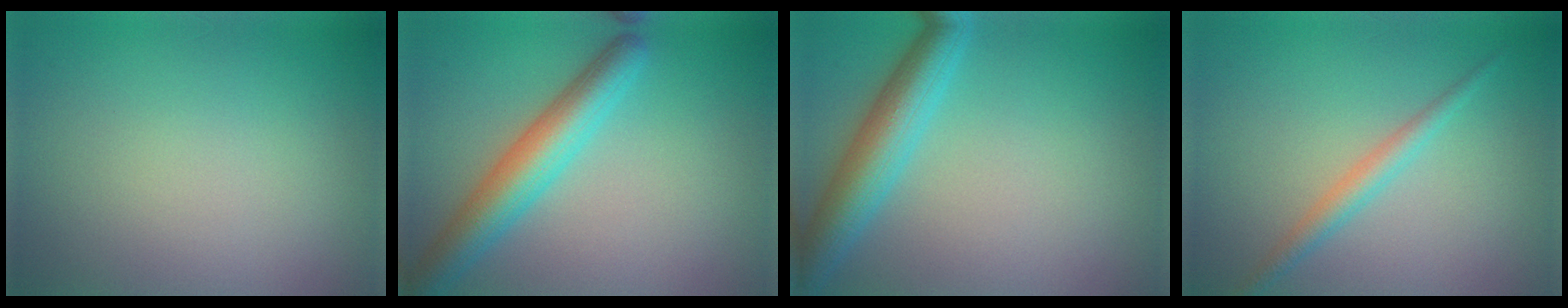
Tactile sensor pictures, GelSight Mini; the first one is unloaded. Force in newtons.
{"total": 5.4, "press": 5.4, "slide": 0.2}
{"total": 5.4, "press": 5.4, "slide": 0.2}
{"total": 2.0, "press": 2.0, "slide": 0.1}